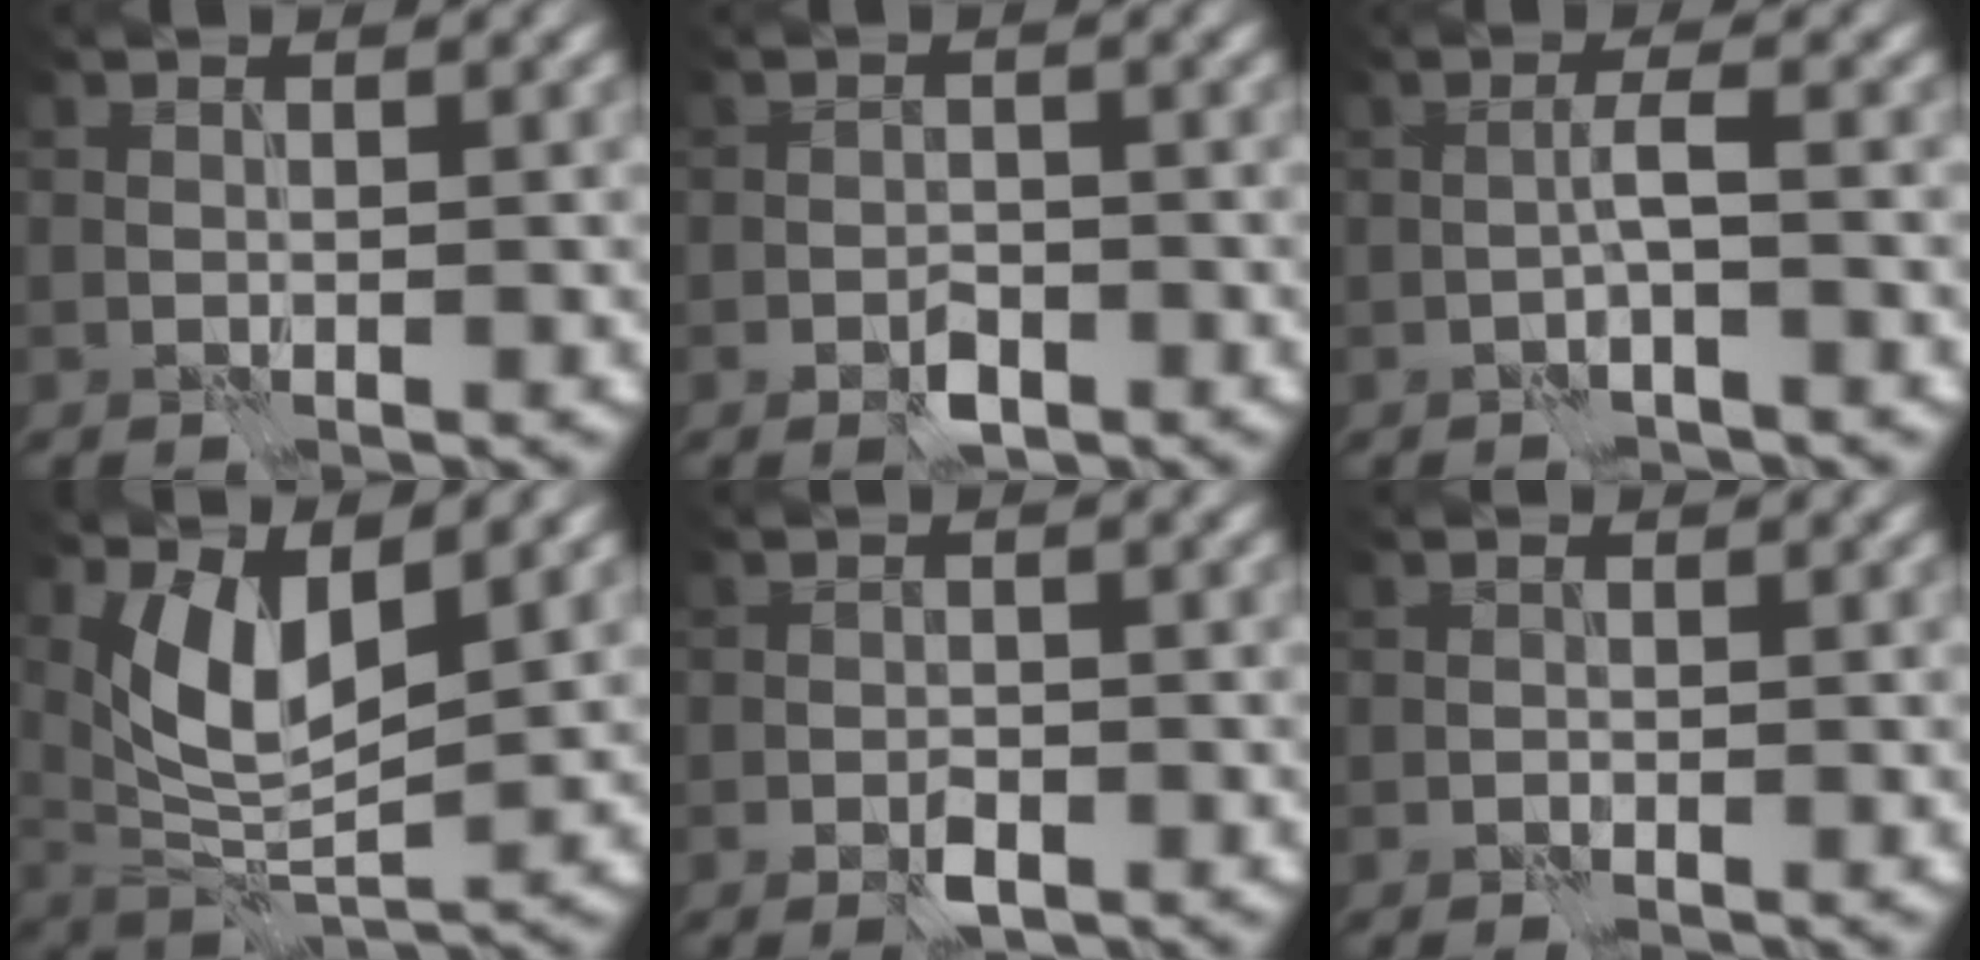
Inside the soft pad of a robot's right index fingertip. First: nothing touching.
{"total": 2.2, "force": [-1.3, 1.1, 1.3], "torque": [-0.022, 0.002, -0.024]}
{"total": 1.7, "force": [-0.6, 0.1, 1.6], "torque": [-0.031, 0.008, -0.016]}
{"total": 6.4, "force": [2.3, 2.8, 5.3], "torque": [-0.109, -0.014, 0.049]}
{"total": 1.9, "force": [-0.9, 1.0, 1.3], "torque": [-0.025, 0.000, -0.017]}
{"total": 0.7, "force": [-0.3, 0.6, 0.3], "torque": [-0.004, 0.000, -0.007]}